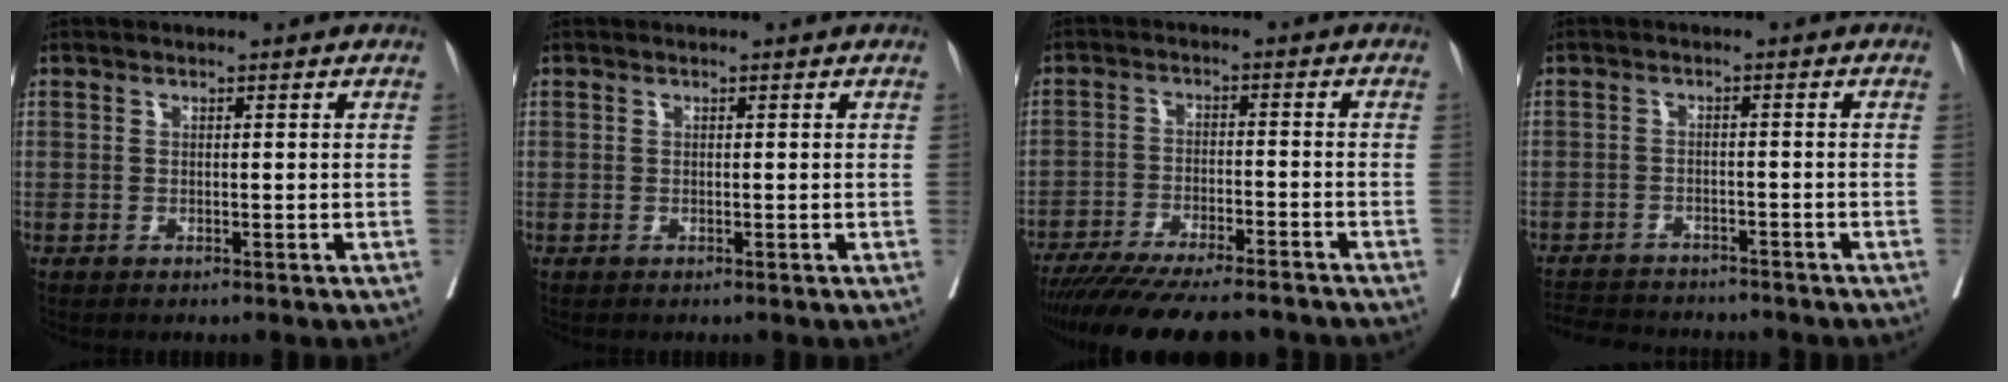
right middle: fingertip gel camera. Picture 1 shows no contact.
{"total": 0.0}
{"total": 18.2, "force": [-16.0, 2.3, 8.2], "torque": [-0.137, -0.032, -0.235]}
{"total": 11.3, "force": [-10.3, 2.9, 3.6], "torque": [-0.077, -0.004, -0.140]}